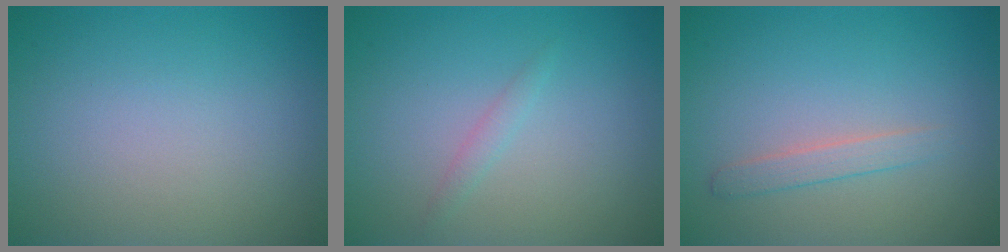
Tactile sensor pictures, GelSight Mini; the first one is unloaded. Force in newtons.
{"total": 0.9, "press": 0.8, "slide": 0.0}
{"total": 1.4, "press": 1.4, "slide": 0.1}